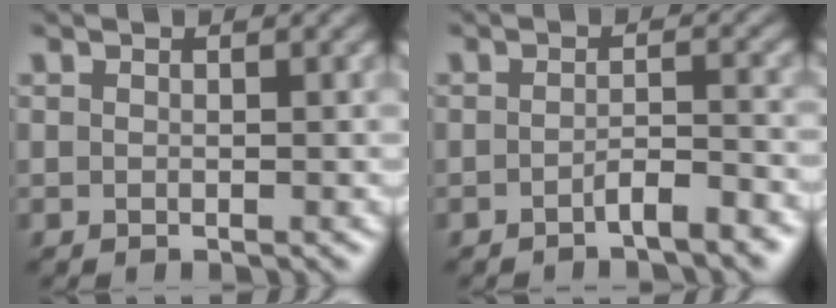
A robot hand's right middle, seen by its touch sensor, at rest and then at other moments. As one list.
[{"total": 2.4, "force": [-1.5, 0.5, 1.7], "torque": [-0.028, 0.008, -0.029]}]